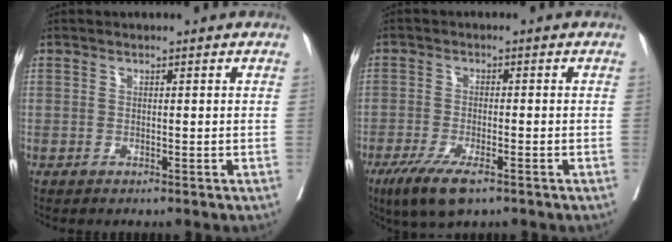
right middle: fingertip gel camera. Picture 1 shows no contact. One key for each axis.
{"total": 6.8, "fx": -4.3, "fy": 1.6, "fz": 5.0, "tx": -0.090, "ty": -0.015, "tz": -0.073}